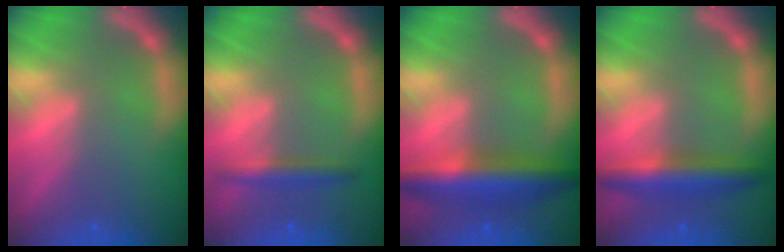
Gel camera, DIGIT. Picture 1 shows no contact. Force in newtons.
{"total": 2.4}
{"total": 7.0}
{"total": 5.0}